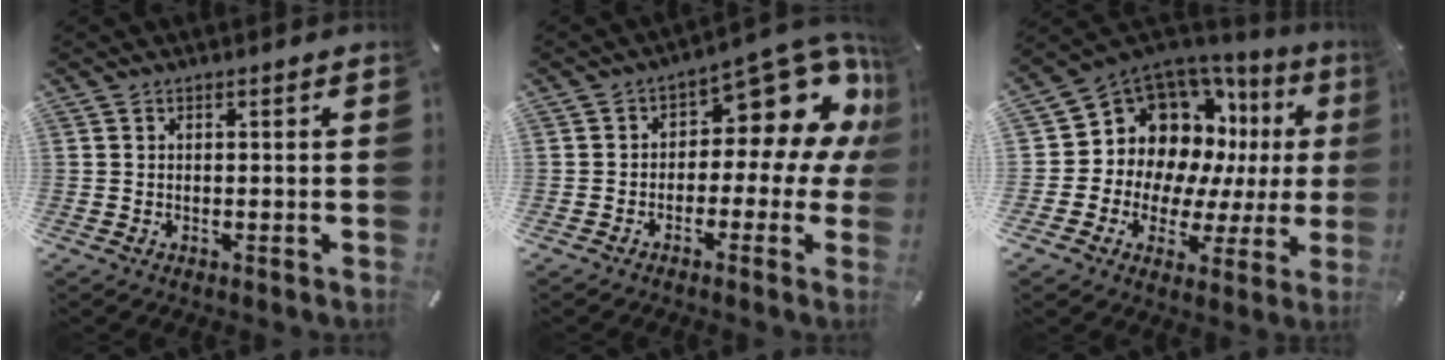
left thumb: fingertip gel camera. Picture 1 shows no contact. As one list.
[{"total": 13.6, "force": [7.0, 6.3, 9.8], "torque": [-0.123, -0.061, 0.110]}, {"total": 13.6, "force": [6.2, 10.9, 5.1], "torque": [-0.086, -0.075, 0.131]}]